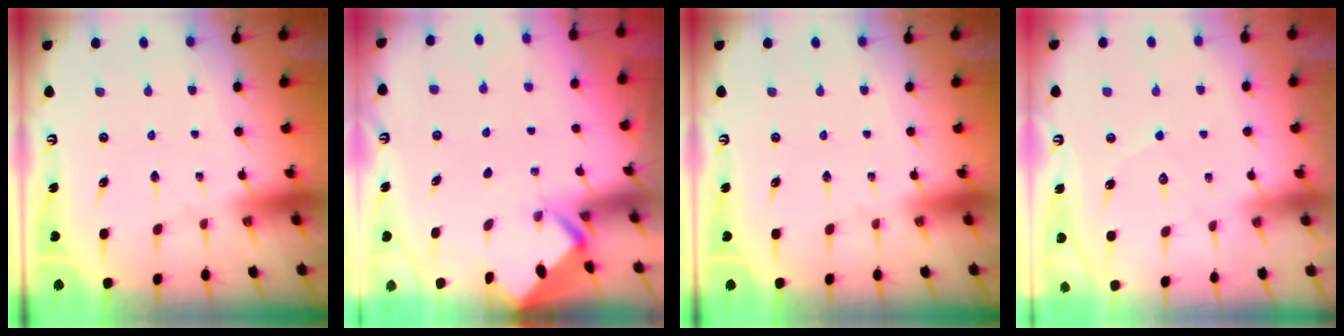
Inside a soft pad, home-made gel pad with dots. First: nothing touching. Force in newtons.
{"total": 2.0, "press": 2.0, "slide": 0.2}
{"total": 0.0}
{"total": 4.6, "press": 4.6, "slide": 0.3}